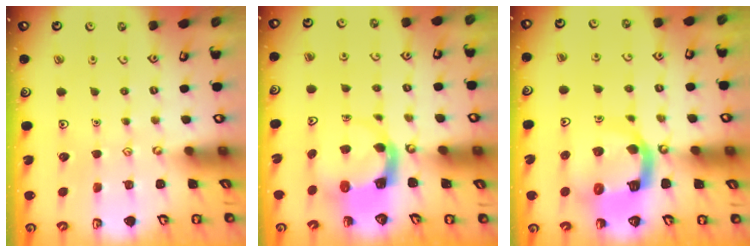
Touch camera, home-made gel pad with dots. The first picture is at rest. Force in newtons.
{"total": 3.9, "press": 3.8, "slide": 0.6}
{"total": 10.6, "press": 10.5, "slide": 1.3}